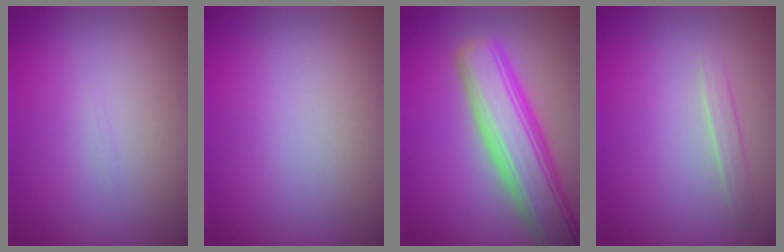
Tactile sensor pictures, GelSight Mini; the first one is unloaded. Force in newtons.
{"total": 0.0}
{"total": 7.7, "press": 7.7, "slide": 0.6}
{"total": 1.1, "press": 1.1, "slide": 0.0}